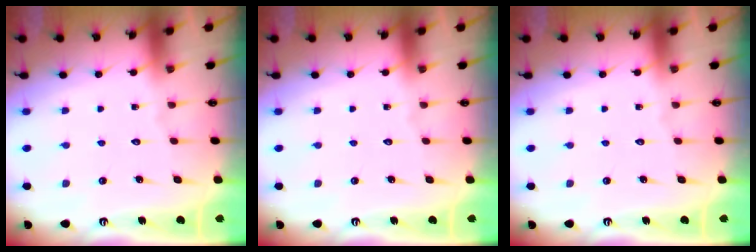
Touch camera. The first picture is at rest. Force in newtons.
{"total": 0.0}
{"total": 0.0}